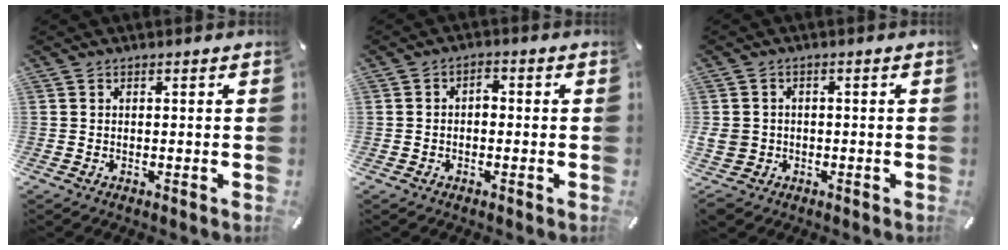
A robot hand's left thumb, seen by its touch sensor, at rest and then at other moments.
{"total": 2.3, "force": [-0.6, 1.6, 1.5], "torque": [-0.024, 0.007, -0.016]}
{"total": 4.9, "force": [-1.0, 4.6, 1.3], "torque": [-0.047, 0.006, -0.020]}